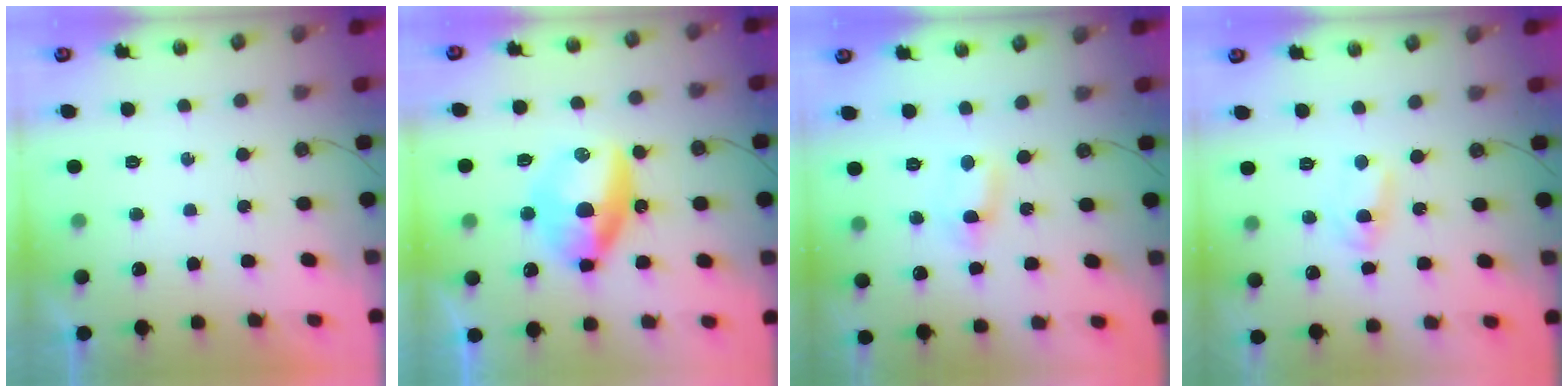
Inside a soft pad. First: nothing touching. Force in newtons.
{"total": 11.0, "press": 11.0, "slide": 0.8}
{"total": 1.2, "press": 1.0, "slide": 0.8}
{"total": 1.9, "press": 1.9, "slide": 0.2}